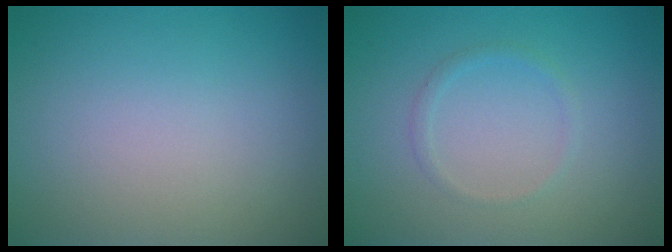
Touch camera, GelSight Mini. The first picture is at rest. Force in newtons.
{"total": 0.9, "press": 0.9, "slide": 0.1}